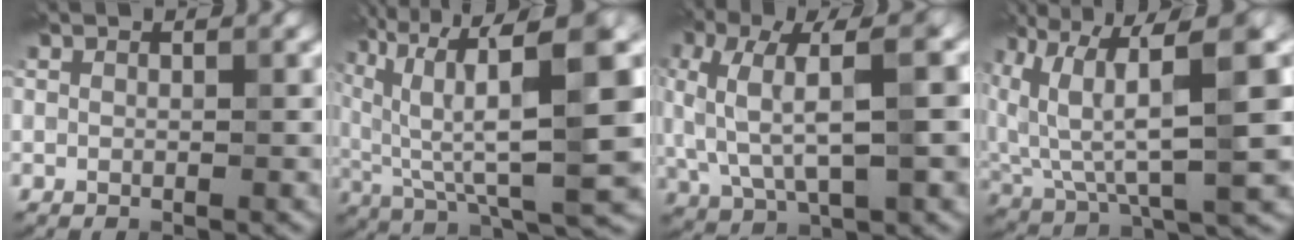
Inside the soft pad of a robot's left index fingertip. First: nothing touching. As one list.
[{"total": 14.0, "force": [4.7, 3.7, 12.6], "torque": [-0.223, 0.017, 0.098]}, {"total": 8.7, "force": [1.3, 3.5, 7.8], "torque": [-0.150, 0.007, 0.020]}, {"total": 12.0, "force": [4.1, 3.8, 10.6], "torque": [-0.204, 0.005, 0.091]}]